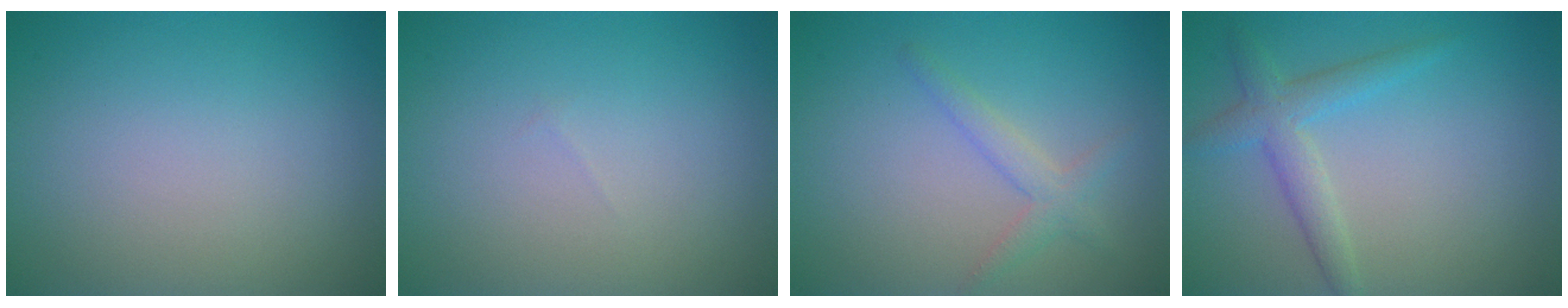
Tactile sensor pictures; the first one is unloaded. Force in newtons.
{"total": 0.0}
{"total": 2.0, "press": 2.0, "slide": 0.2}
{"total": 2.8, "press": 2.8, "slide": 0.0}